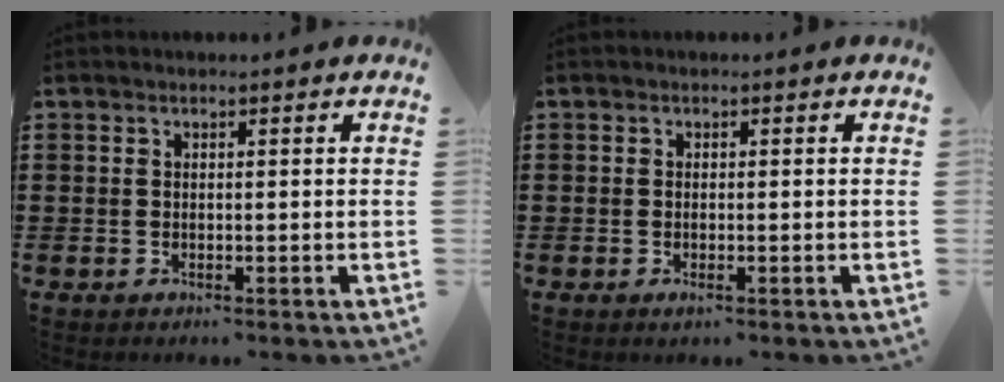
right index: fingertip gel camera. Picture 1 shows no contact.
{"total": 0.7, "force": [-0.3, 0.1, 0.7], "torque": [-0.013, -0.007, -0.003]}